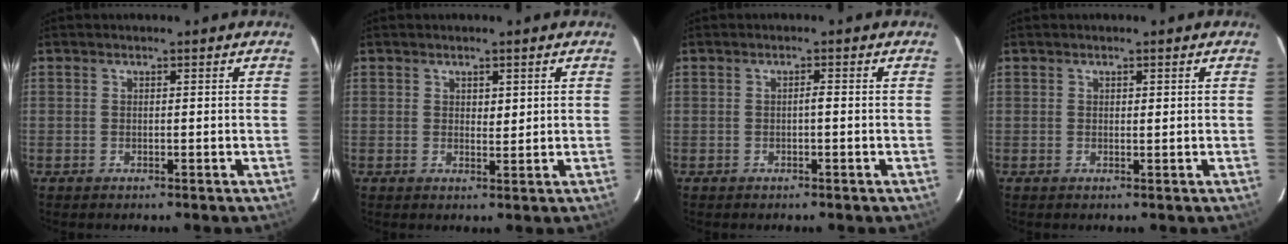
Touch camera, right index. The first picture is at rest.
{"total": 1.6, "force": [0.7, 0.9, 1.2], "torque": [-0.015, -0.003, 0.013]}
{"total": 0.8, "force": [-0.2, 0.0, 0.7], "torque": [-0.012, 0.002, -0.004]}
{"total": 0.6, "force": [0.3, 0.3, 0.5], "torque": [-0.006, 0.000, 0.004]}